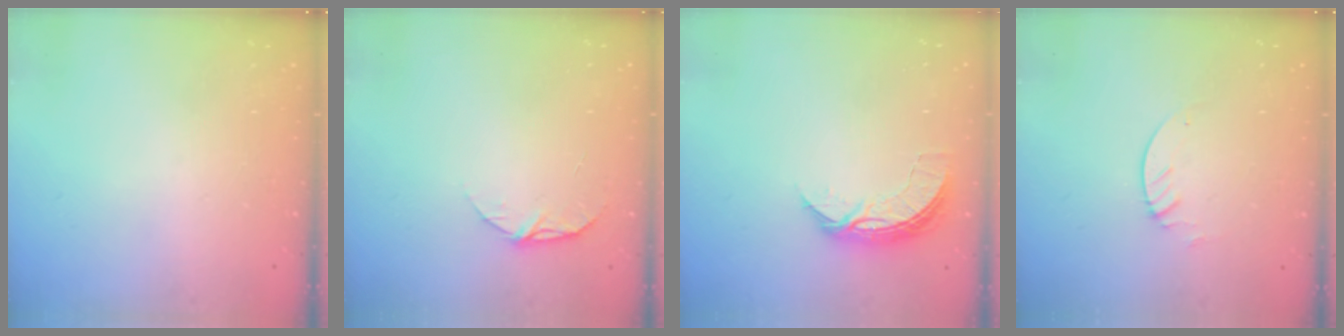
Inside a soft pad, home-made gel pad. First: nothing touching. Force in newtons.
{"total": 6.6, "press": 6.5, "slide": 0.6}
{"total": 7.2, "press": 7.2, "slide": 0.6}
{"total": 2.3, "press": 2.3, "slide": 0.2}